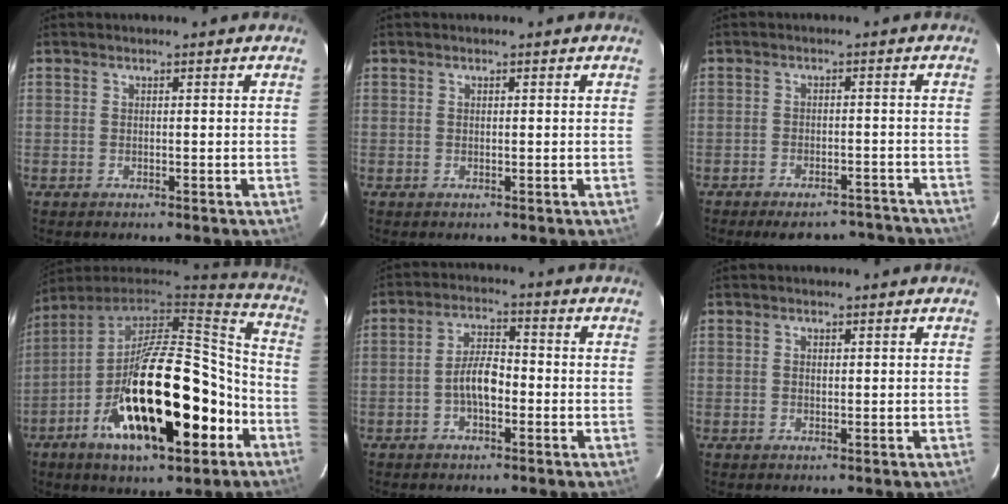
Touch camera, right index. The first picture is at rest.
{"total": 0.0}
{"total": 12.7, "force": [-11.0, 5.0, 3.9], "torque": [-0.084, 0.018, -0.127]}
{"total": 31.2, "force": [-11.5, 12.3, 26.2], "torque": [-0.457, -0.019, -0.194]}
{"total": 5.9, "force": [-1.8, 2.5, 5.0], "torque": [-0.096, 0.012, -0.031]}
{"total": 0.8, "force": [0.2, 0.6, 0.5], "torque": [-0.009, 0.004, 0.004]}